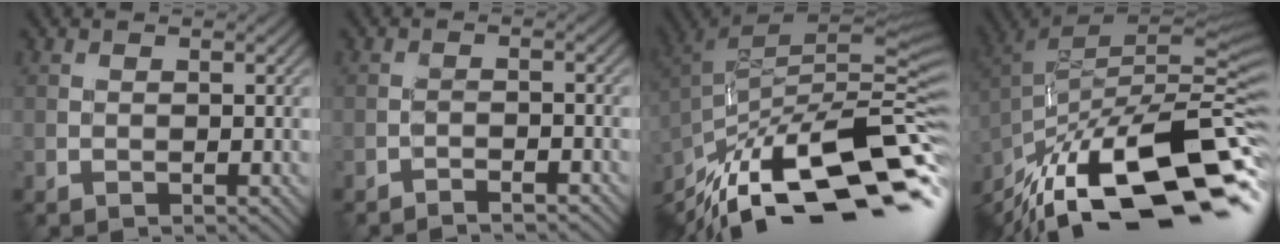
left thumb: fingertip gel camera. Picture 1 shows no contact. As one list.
[{"total": 2.2, "force": [-2.0, 0.2, 0.9], "torque": [-0.016, 0.006, -0.039]}, {"total": 15.2, "force": [-7.9, 4.9, 12.1], "torque": [-0.246, 0.009, -0.143]}, {"total": 16.9, "force": [-9.4, 5.1, 13.0], "torque": [-0.245, 0.016, -0.166]}]